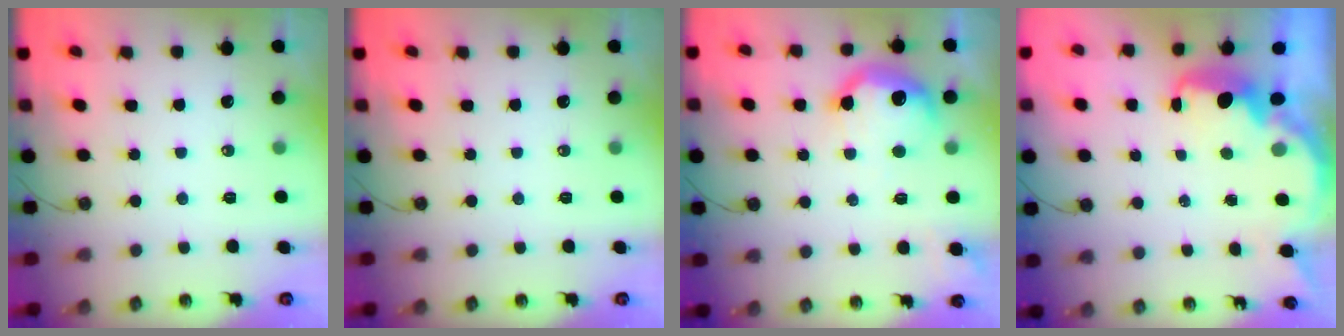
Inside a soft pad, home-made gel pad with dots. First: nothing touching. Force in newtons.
{"total": 0.0}
{"total": 14.3, "press": 14.3, "slide": 0.9}
{"total": 4.9, "press": 4.9, "slide": 0.6}